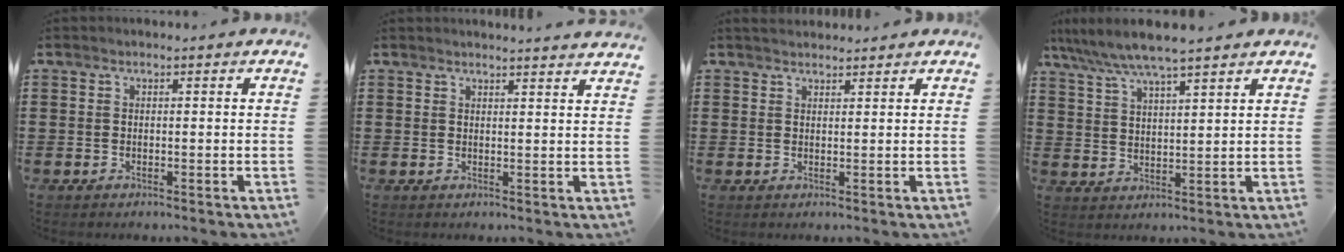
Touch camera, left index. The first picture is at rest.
{"total": 2.1, "force": [2.1, -0.4, 0.3], "torque": [-0.010, -0.006, 0.040]}
{"total": 1.5, "force": [1.4, 0.2, 0.1], "torque": [-0.005, 0.003, 0.028]}
{"total": 5.9, "force": [5.1, 0.3, 2.9], "torque": [-0.073, -0.020, 0.088]}